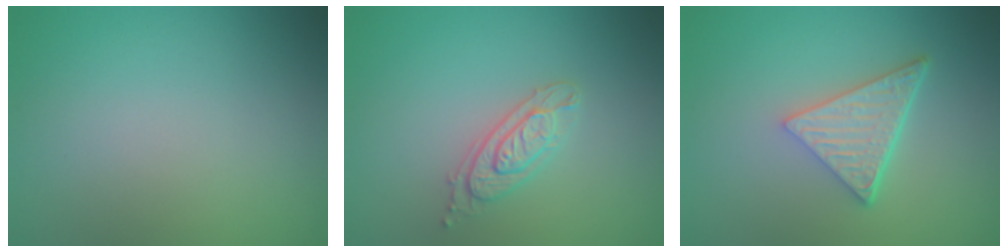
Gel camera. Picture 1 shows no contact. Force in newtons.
{"total": 2.4, "press": 2.2, "slide": 0.8}
{"total": 4.9, "press": 3.5, "slide": 3.4}